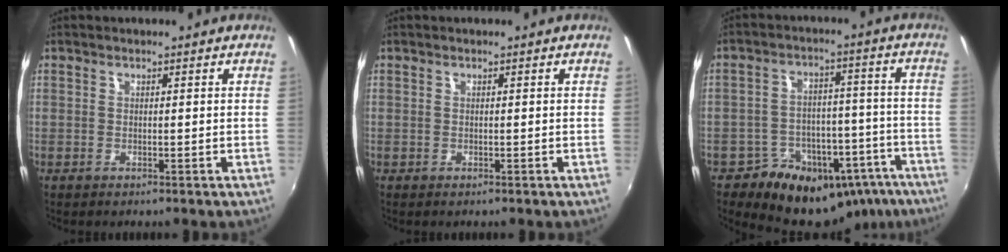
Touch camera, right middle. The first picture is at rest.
{"total": 0.0}
{"total": 17.7, "force": [-12.1, 11.5, 6.0], "torque": [-0.107, 0.039, -0.147]}